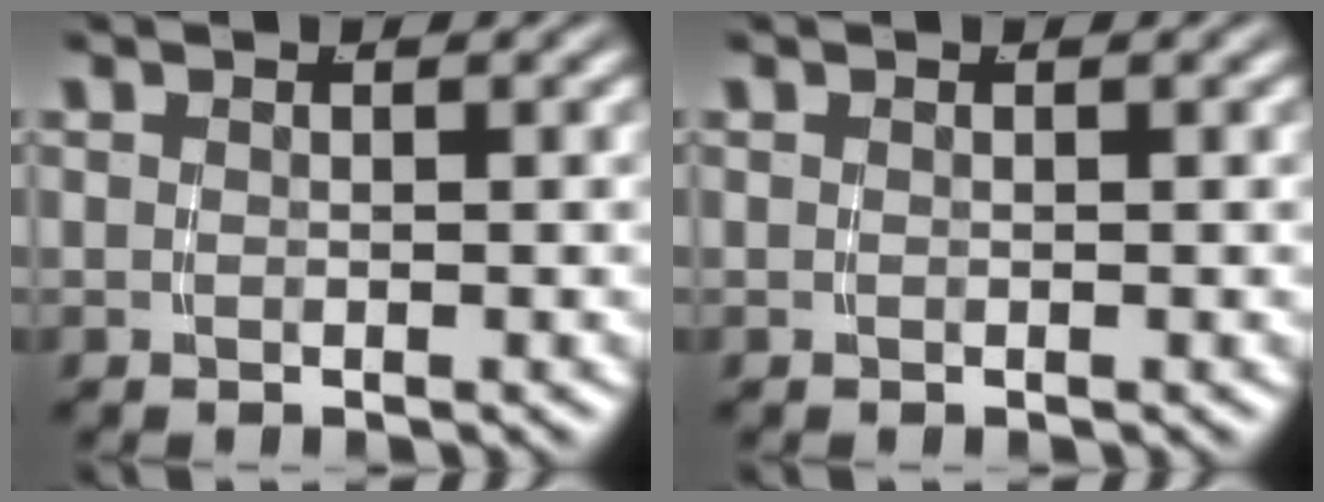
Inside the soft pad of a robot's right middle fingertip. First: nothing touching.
{"total": 0.0}